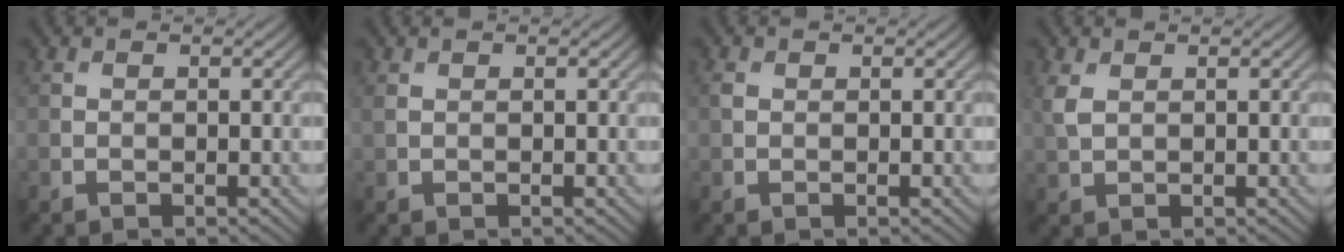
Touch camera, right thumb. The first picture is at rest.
{"total": 0.7, "force": [0.4, 0.4, 0.5], "torque": [-0.020, 0.002, 0.009]}
{"total": 0.8, "force": [0.2, 0.6, 0.4], "torque": [-0.012, 0.002, 0.002]}
{"total": 2.3, "force": [0.9, 1.4, 1.7], "torque": [-0.051, 0.002, 0.020]}